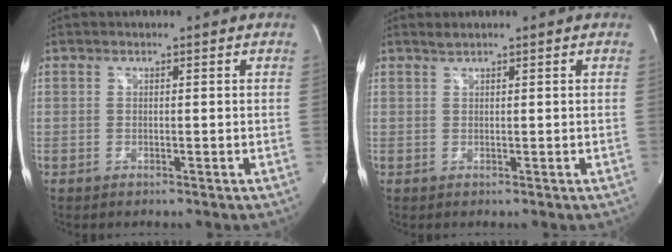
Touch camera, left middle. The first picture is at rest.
{"total": 0.8, "force": [0.7, -0.1, 0.2], "torque": [-0.010, 0.003, 0.018]}